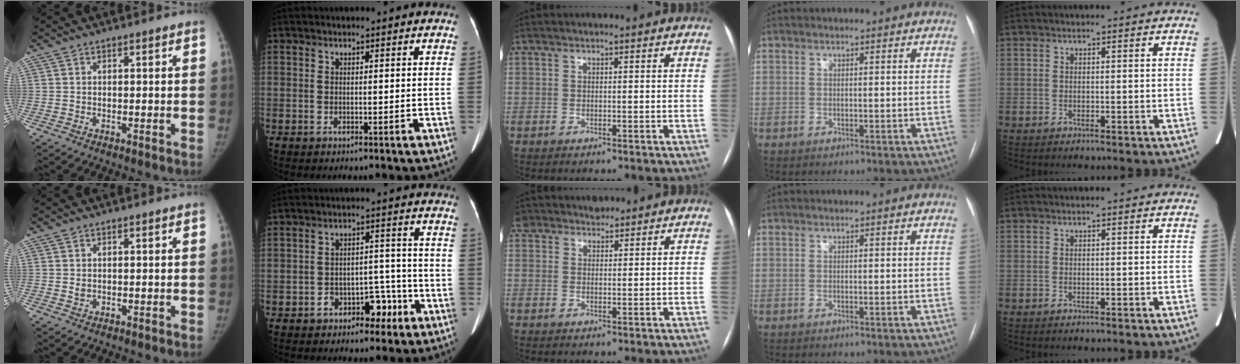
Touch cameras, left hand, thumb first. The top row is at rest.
{"thumb": {"total": 1.0, "force": [0.1, 0.8, 0.5], "torque": [-0.007, -0.001, 0.004]}, "index": {"total": 5.4, "force": [-3.4, 3.1, 2.8], "torque": [-0.033, 0.028, -0.045]}, "middle": {"total": 3.5, "force": [2.9, 2.0, -0.1], "torque": [0.005, 0.016, 0.049]}}